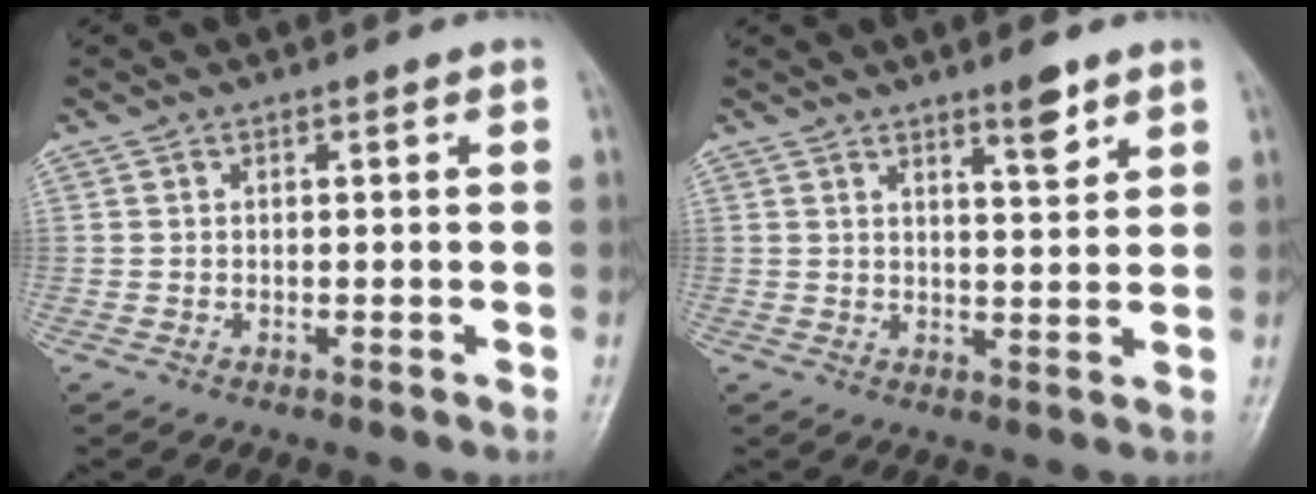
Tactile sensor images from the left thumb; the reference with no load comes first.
{"total": 4.7, "force": [3.2, 1.0, 3.3], "torque": [-0.044, -0.024, 0.050]}